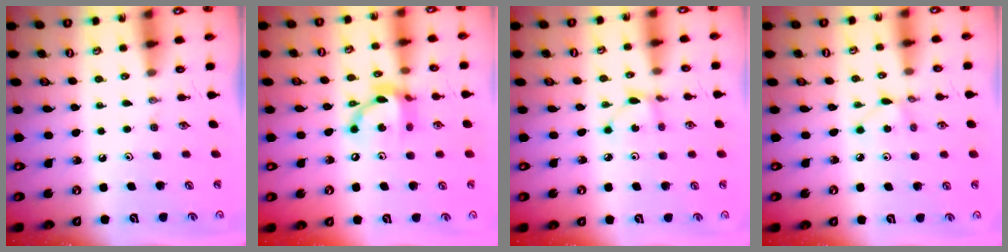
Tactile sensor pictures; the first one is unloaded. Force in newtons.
{"total": 11.9, "press": 11.9, "slide": 0.9}
{"total": 1.9, "press": 1.9, "slide": 0.2}
{"total": 2.9, "press": 2.9, "slide": 0.3}